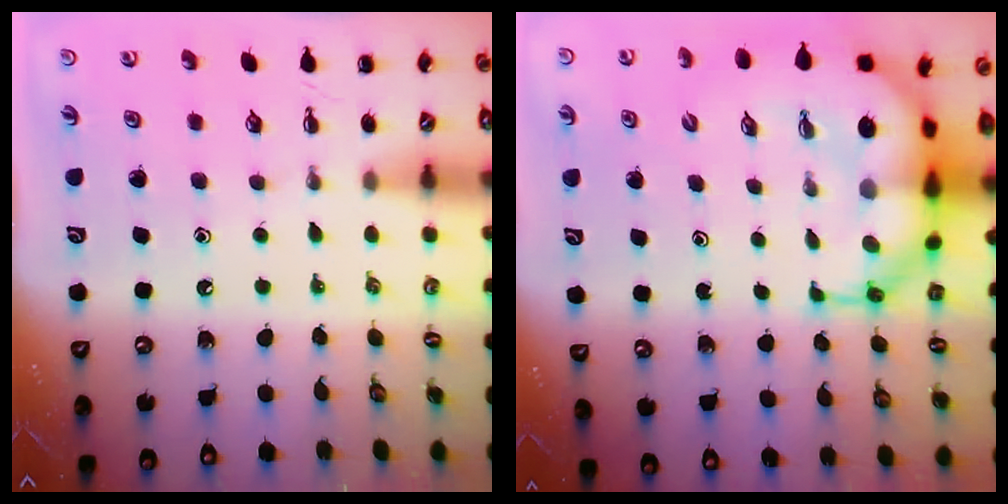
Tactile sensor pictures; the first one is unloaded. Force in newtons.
{"total": 11.9, "press": 11.5, "slide": 3.3}